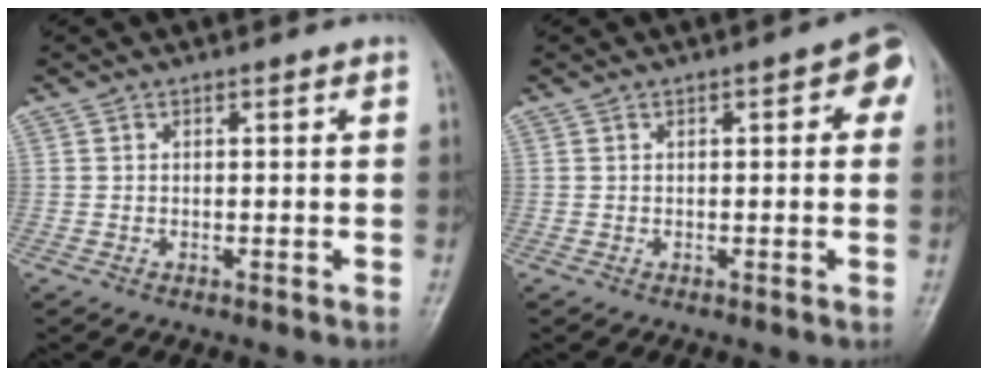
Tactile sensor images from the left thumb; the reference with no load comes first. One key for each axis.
{"total": 4.5, "fx": 1.3, "fy": 2.0, "fz": 3.9, "tx": -0.029, "ty": 0.007, "tz": 0.005}